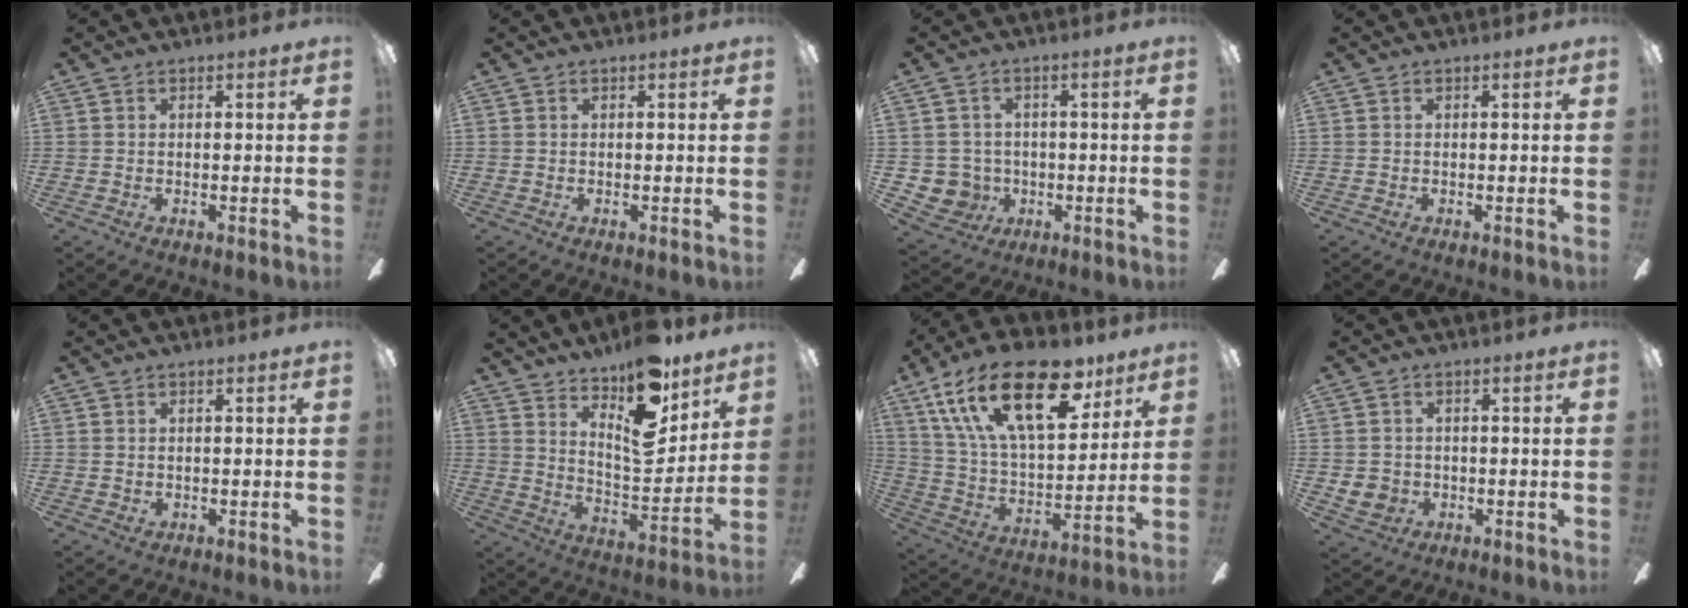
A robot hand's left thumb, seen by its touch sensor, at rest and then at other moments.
{"total": 0.0}
{"total": 5.6, "force": [0.0, 5.5, 0.6], "torque": [-0.034, -0.002, 0.005]}
{"total": 0.0}
{"total": 0.8, "force": [0.5, 0.6, 0.1], "torque": [-0.002, 0.003, 0.009]}
{"total": 15.4, "force": [11.4, 5.8, 8.6], "torque": [-0.119, -0.080, 0.196]}
{"total": 27.1, "force": [14.8, 12.9, 18.8], "torque": [-0.339, -0.069, 0.254]}
{"total": 3.6, "force": [-0.3, 3.5, 0.8], "torque": [-0.025, 0.005, -0.003]}